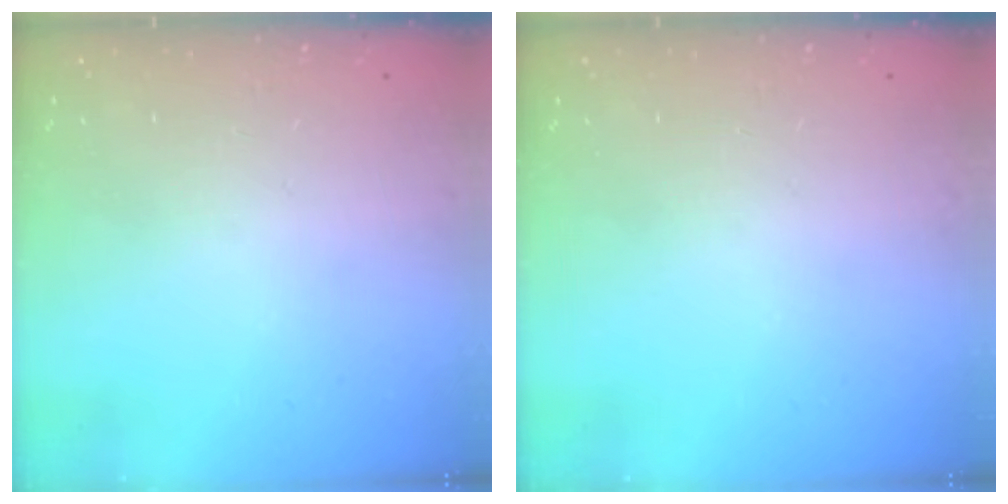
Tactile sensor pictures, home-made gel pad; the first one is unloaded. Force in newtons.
{"total": 0.0}